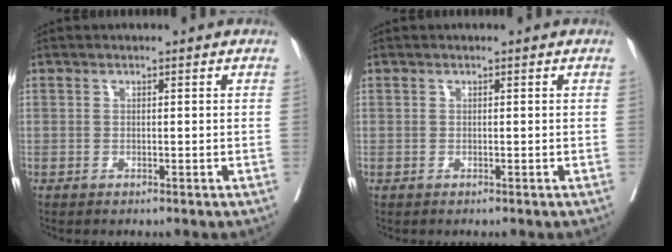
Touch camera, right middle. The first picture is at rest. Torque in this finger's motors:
{"motor_torque": [-0.06, -0.06, 0.00, 0.00]}